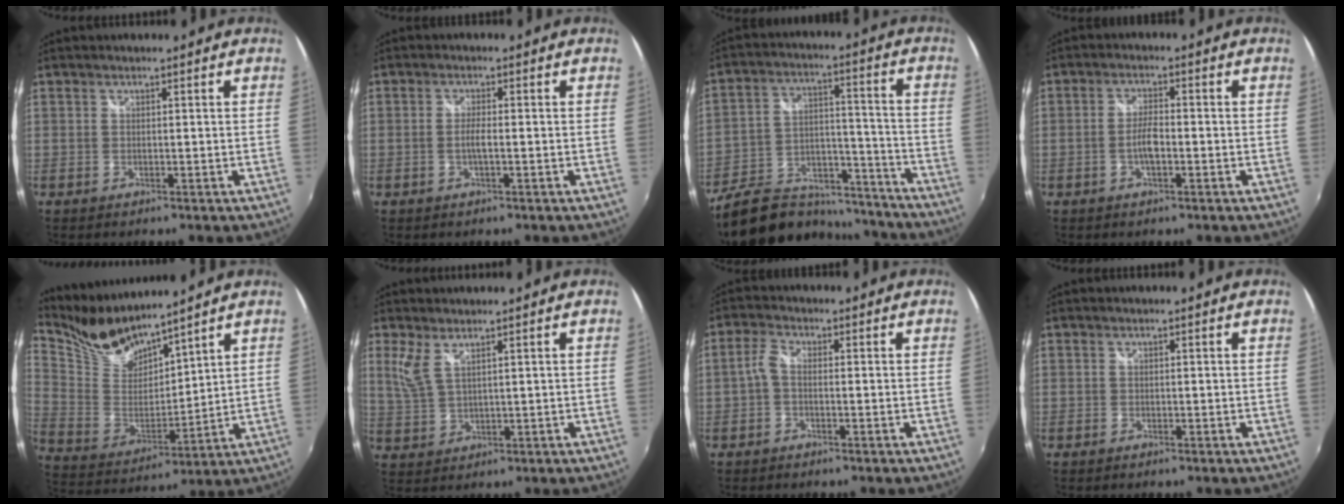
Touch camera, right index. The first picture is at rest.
{"total": 1.9, "force": [-0.5, 0.1, 1.8], "torque": [-0.036, -0.002, -0.010]}
{"total": 23.6, "force": [-19.2, 10.0, 9.4], "torque": [-0.188, 0.026, -0.268]}
{"total": 3.6, "force": [-1.2, 1.1, 3.2], "torque": [-0.067, 0.002, -0.022]}
{"total": 11.5, "force": [10.7, 2.3, 3.5], "torque": [-0.086, -0.012, 0.221]}
{"total": 4.1, "force": [2.4, 1.2, 3.1], "torque": [-0.070, -0.005, 0.054]}
{"total": 2.5, "force": [-0.7, 1.2, 2.1], "torque": [-0.049, 0.007, -0.018]}
{"total": 0.0}